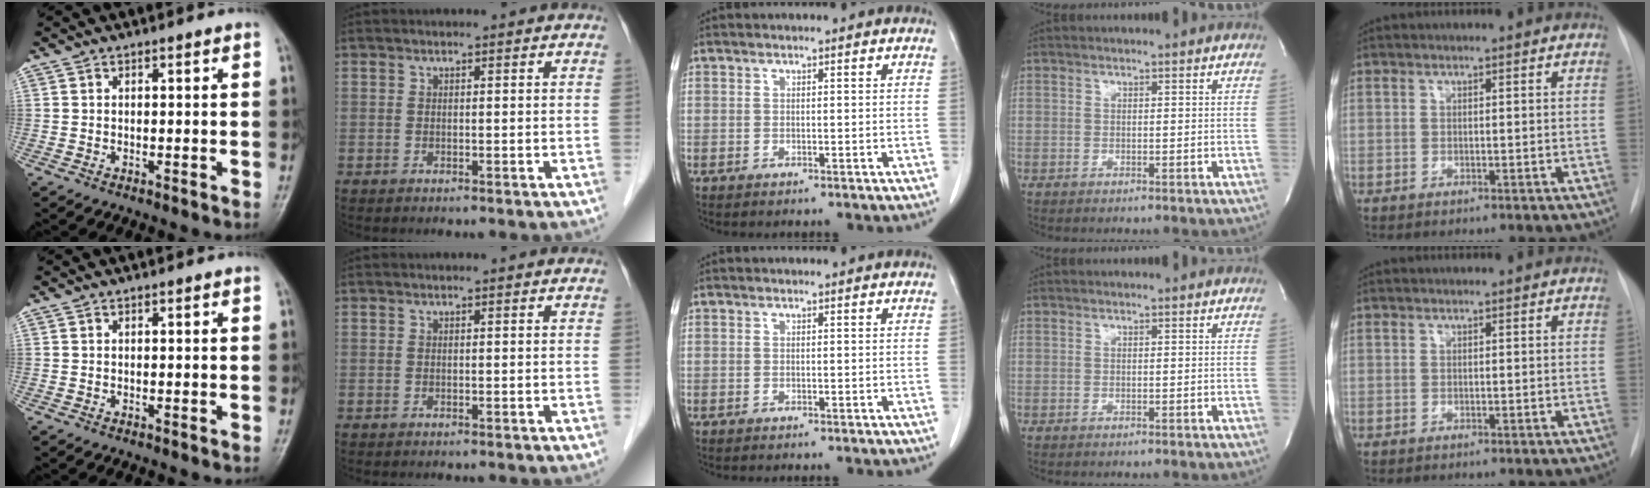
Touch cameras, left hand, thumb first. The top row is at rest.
{}